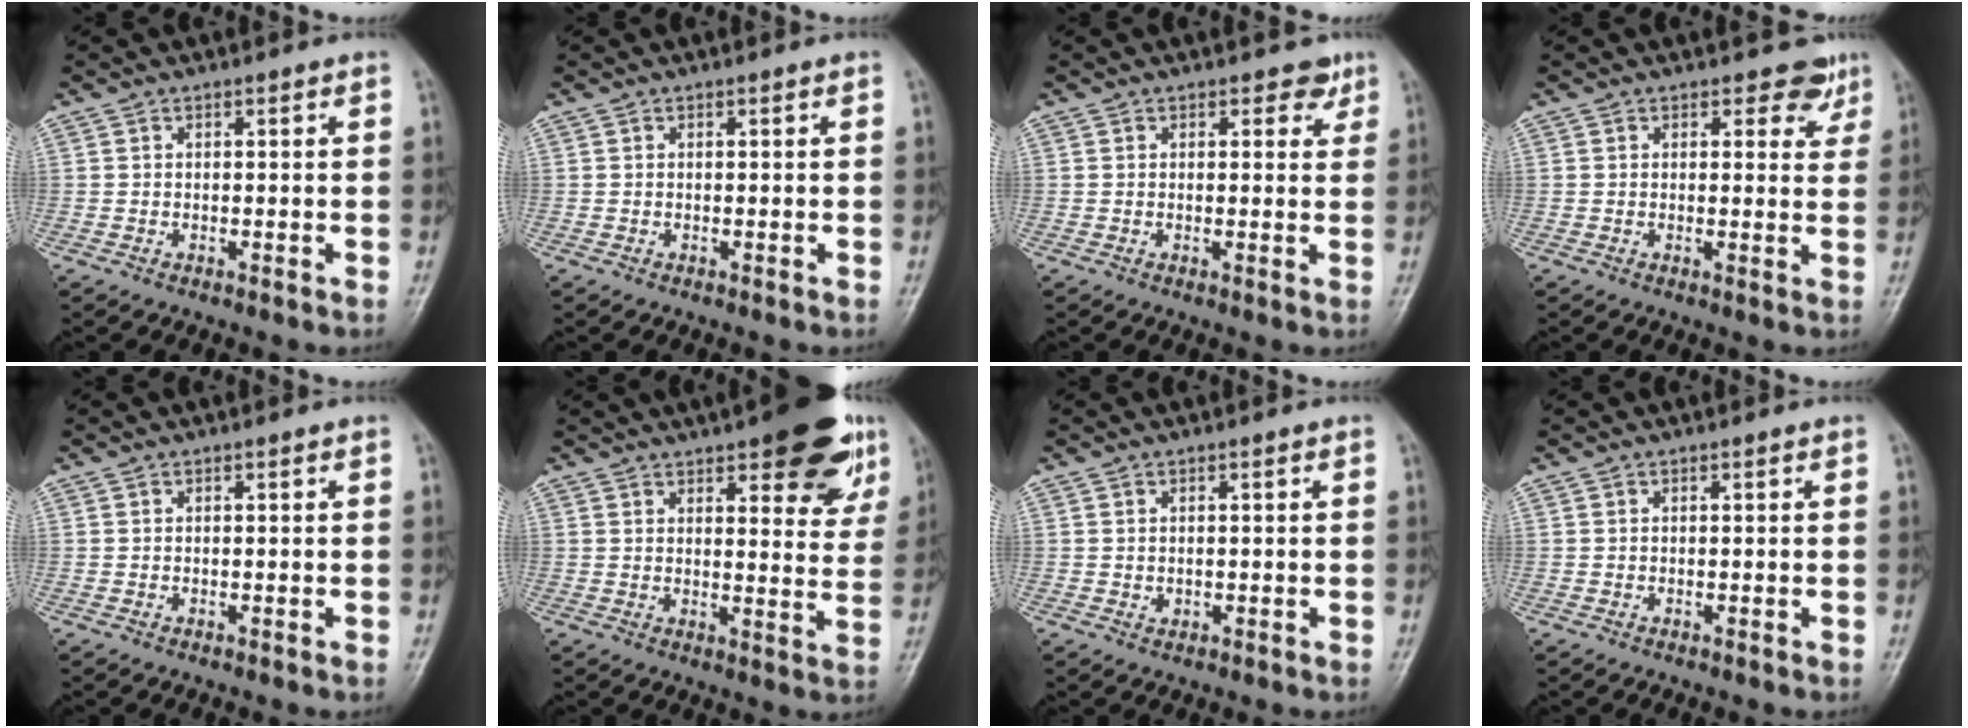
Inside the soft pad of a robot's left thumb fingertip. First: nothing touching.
{"total": 0.0}
{"total": 2.9, "force": [1.7, 1.8, 1.5], "torque": [0.006, -0.006, 0.015]}
{"total": 4.3, "force": [2.8, 2.5, 2.0], "torque": [0.008, -0.014, 0.027]}
{"total": 0.0}
{"total": 17.4, "force": [10.2, 6.3, 12.7], "torque": [-0.127, -0.035, 0.125]}
{"total": 1.5, "force": [0.0, 1.1, 1.0], "torque": [-0.008, 0.004, 0.003]}
{"total": 0.0}